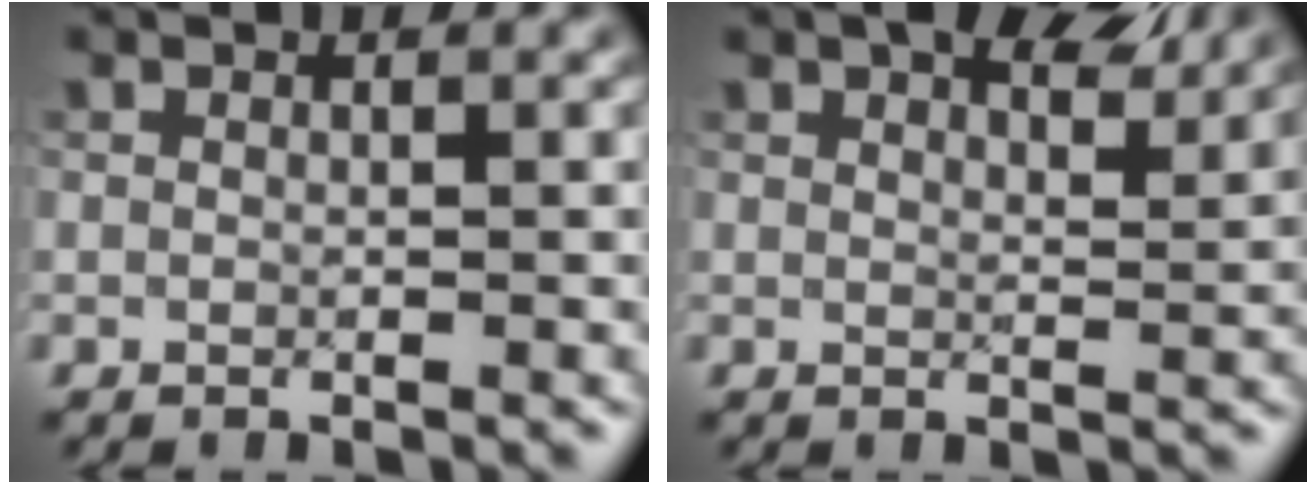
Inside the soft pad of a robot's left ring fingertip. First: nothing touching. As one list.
[{"total": 5.2, "force": [3.9, 1.5, 3.0], "torque": [-0.045, 0.006, 0.055]}]